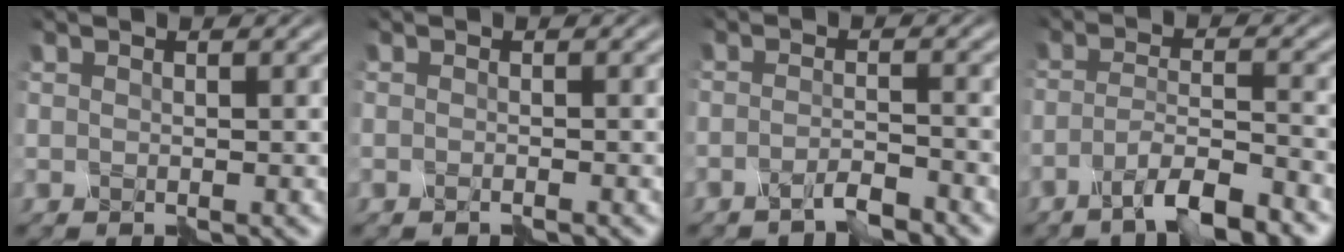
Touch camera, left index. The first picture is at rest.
{"total": 0.6, "force": [-0.5, 0.1, 0.3], "torque": [-0.007, 0.001, -0.009]}
{"total": 2.1, "force": [-1.7, 0.3, 1.2], "torque": [-0.021, 0.002, -0.036]}
{"total": 5.5, "force": [-3.6, 1.1, 4.0], "torque": [-0.064, 0.005, -0.069]}